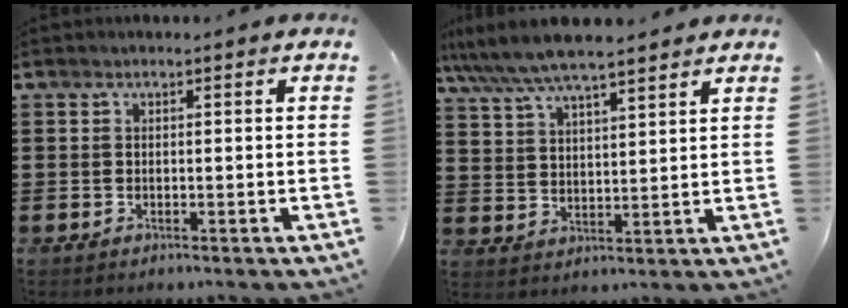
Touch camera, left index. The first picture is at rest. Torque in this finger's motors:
{"motor_torque": [1.04, -1.10, 0.95, 0.21]}